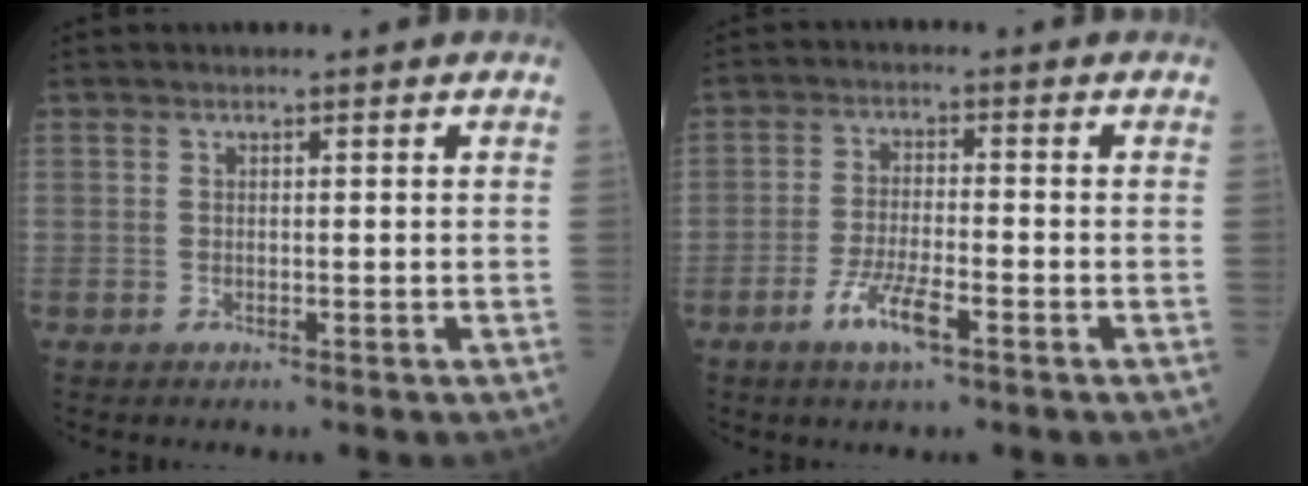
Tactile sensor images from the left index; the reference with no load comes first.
{"total": 5.6, "force": [-3.2, 1.0, 4.5], "torque": [-0.097, -0.005, -0.058]}